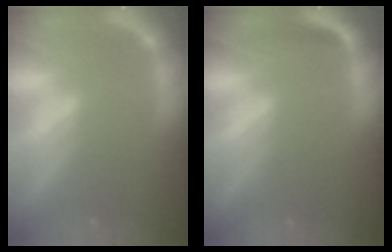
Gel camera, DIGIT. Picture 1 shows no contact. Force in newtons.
{"total": 2.5}